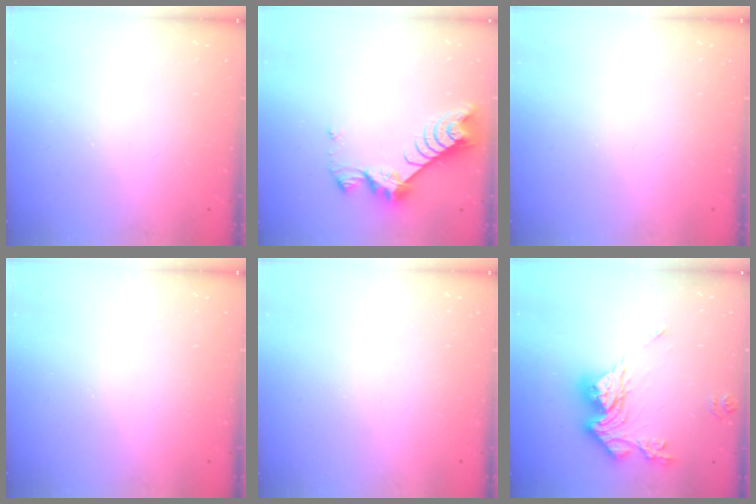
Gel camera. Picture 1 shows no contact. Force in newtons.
{"total": 8.1, "press": 8.1, "slide": 0.8}
{"total": 0.0}
{"total": 0.0}
{"total": 0.0}
{"total": 16.4, "press": 16.3, "slide": 1.9}